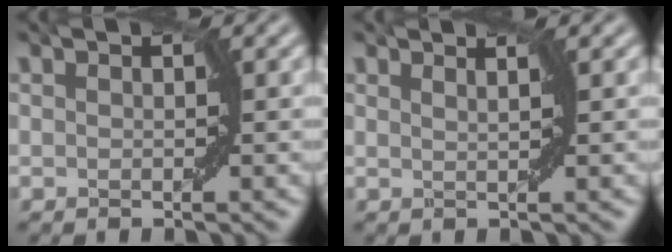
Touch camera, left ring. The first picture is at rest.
{"total": 1.9, "force": [1.3, 0.7, 1.3], "torque": [0.000, -0.003, -0.005]}